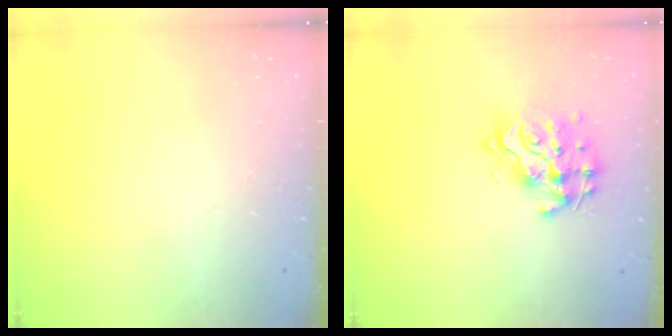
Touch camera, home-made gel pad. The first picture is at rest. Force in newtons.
{"total": 15.4, "press": 15.3, "slide": 1.2}